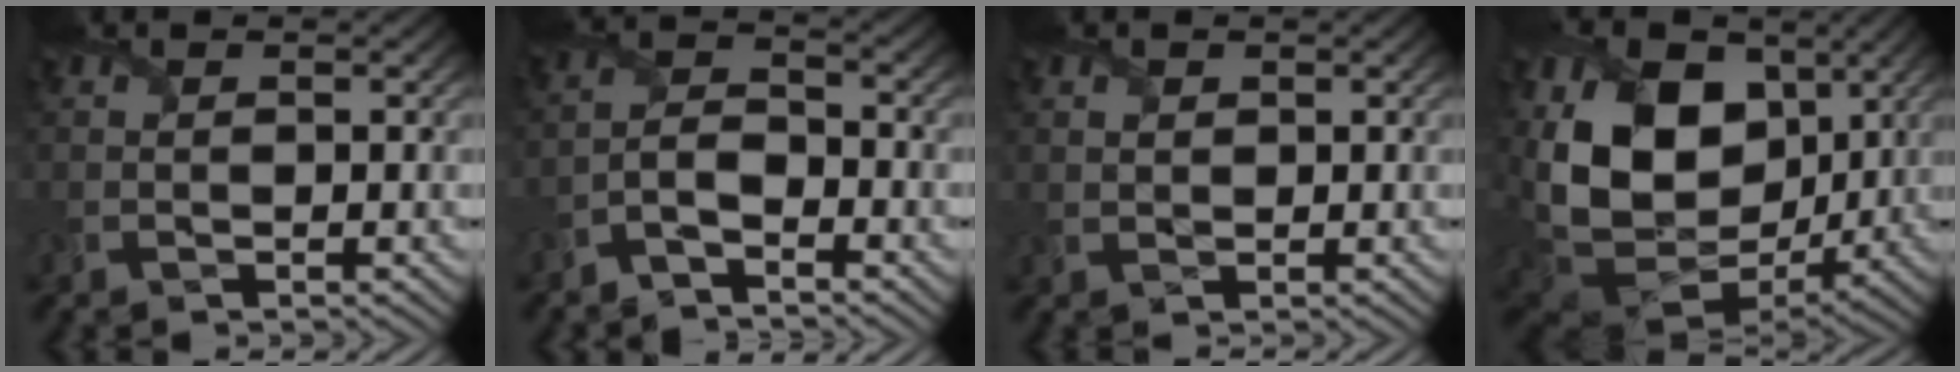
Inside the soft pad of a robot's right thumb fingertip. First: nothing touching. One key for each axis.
{"total": 3.5, "fx": -2.7, "fy": 1.1, "fz": 1.9, "tx": -0.042, "ty": 0.004, "tz": -0.066}
{"total": 1.1, "fx": 0.8, "fy": 0.6, "fz": 0.3, "tx": -0.009, "ty": -0.001, "tz": 0.016}
{"total": 19.3, "fx": 3.8, "fy": 13.8, "fz": 13.0, "tx": -0.288, "ty": -0.004, "tz": 0.080}